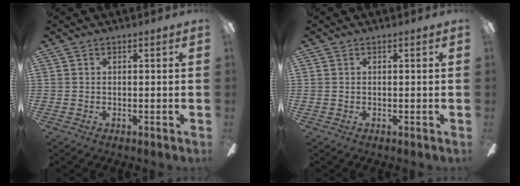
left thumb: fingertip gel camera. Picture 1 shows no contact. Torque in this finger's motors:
{"motor_torque": [-0.54, 0.15, 0.37, 0.39, 0.06]}